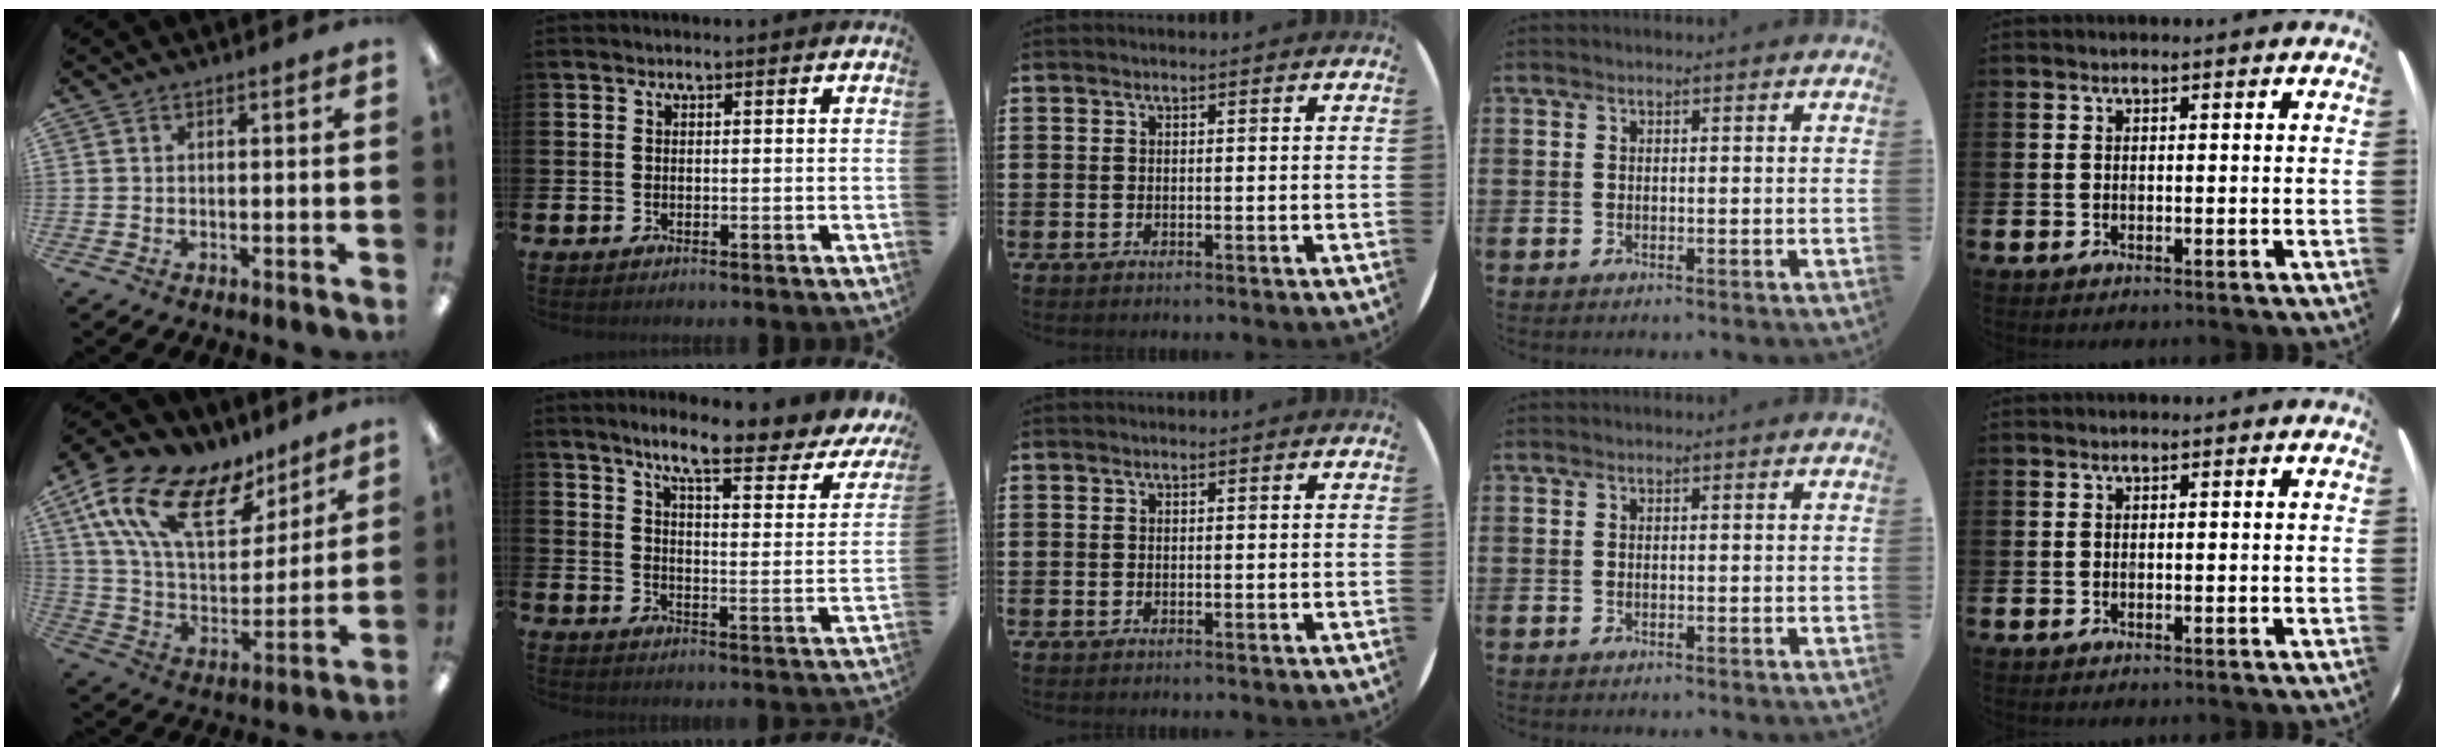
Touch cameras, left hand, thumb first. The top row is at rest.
{"thumb": {"total": 21.6, "force": [11.9, 10.9, 14.4], "torque": [-0.279, -0.050, 0.211]}, "index": {"total": 7.8, "force": [6.0, 1.3, 4.7], "torque": [-0.096, -0.049, 0.091]}}